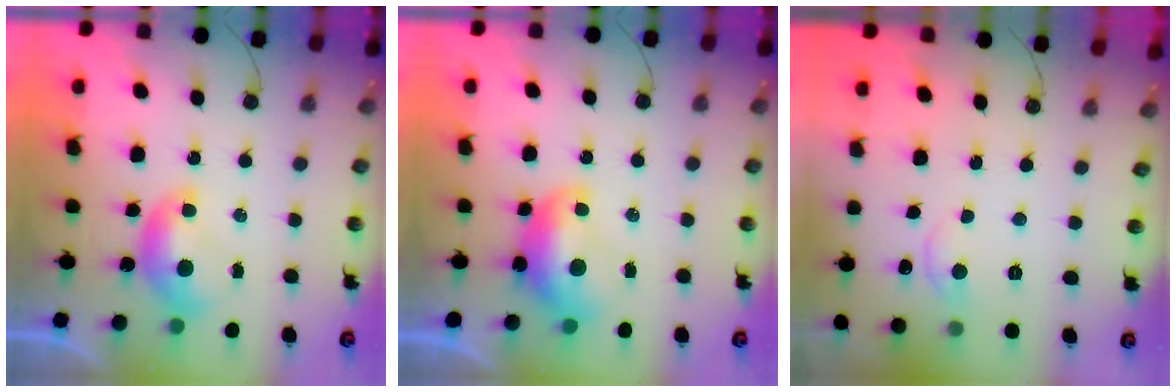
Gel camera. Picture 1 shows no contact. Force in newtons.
{"total": 2.0, "press": 1.9, "slide": 0.4}
{"total": 0.0}